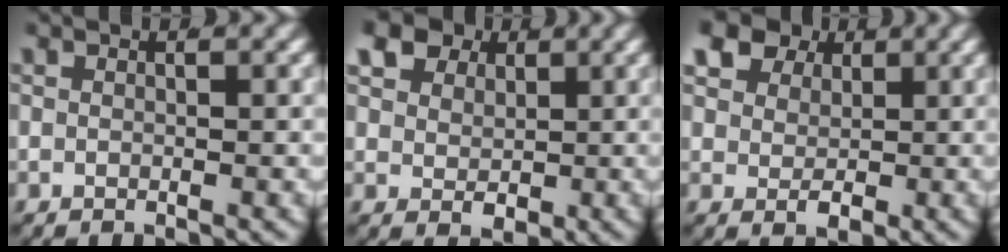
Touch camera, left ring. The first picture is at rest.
{"total": 7.0, "force": [3.2, 5.1, 3.6], "torque": [-0.069, -0.008, 0.057]}
{"total": 7.5, "force": [3.4, 5.3, 4.0], "torque": [-0.073, -0.006, 0.060]}